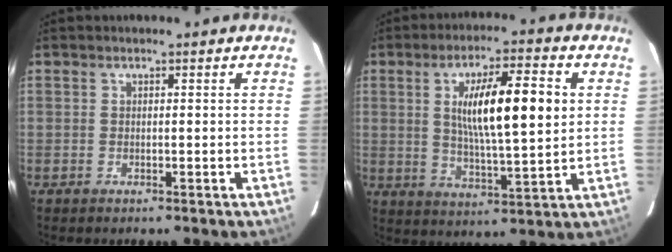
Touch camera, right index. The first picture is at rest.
{"total": 13.6, "force": [2.7, 2.0, 13.2], "torque": [-0.225, 0.005, 0.046]}